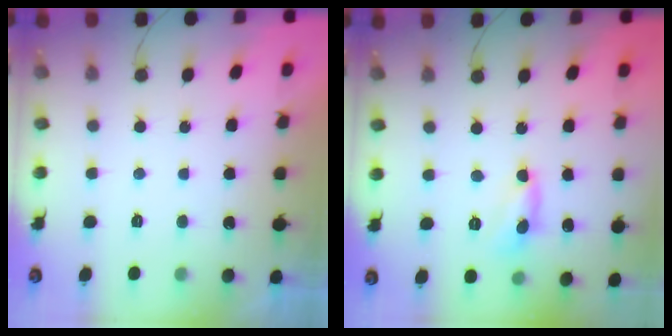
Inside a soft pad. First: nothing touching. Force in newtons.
{"total": 3.6, "press": 3.6, "slide": 0.2}